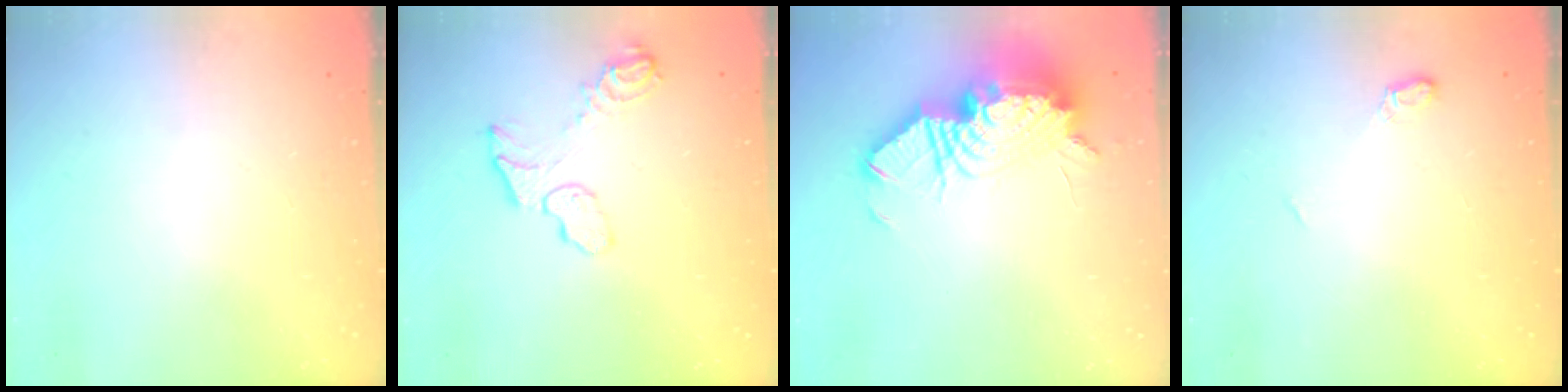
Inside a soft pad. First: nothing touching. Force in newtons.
{"total": 9.0, "press": 9.0, "slide": 0.6}
{"total": 20.7, "press": 20.6, "slide": 2.4}
{"total": 5.5, "press": 5.5, "slide": 0.7}